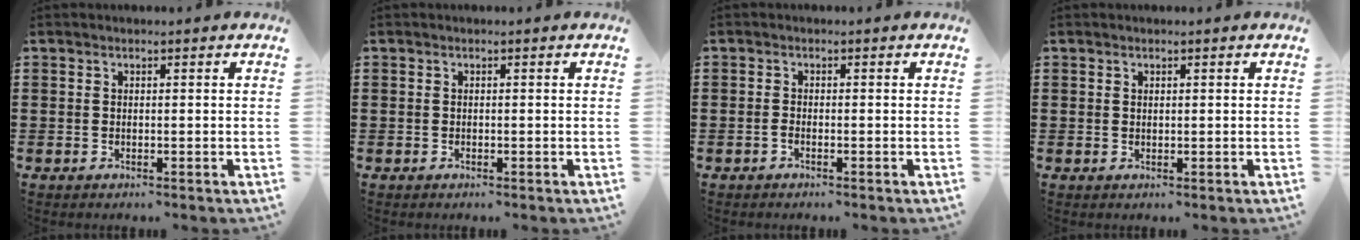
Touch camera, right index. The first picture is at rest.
{"total": 0.0}
{"total": 0.8, "force": [-0.6, 0.1, 0.5], "torque": [-0.013, -0.006, -0.009]}
{"total": 0.0}